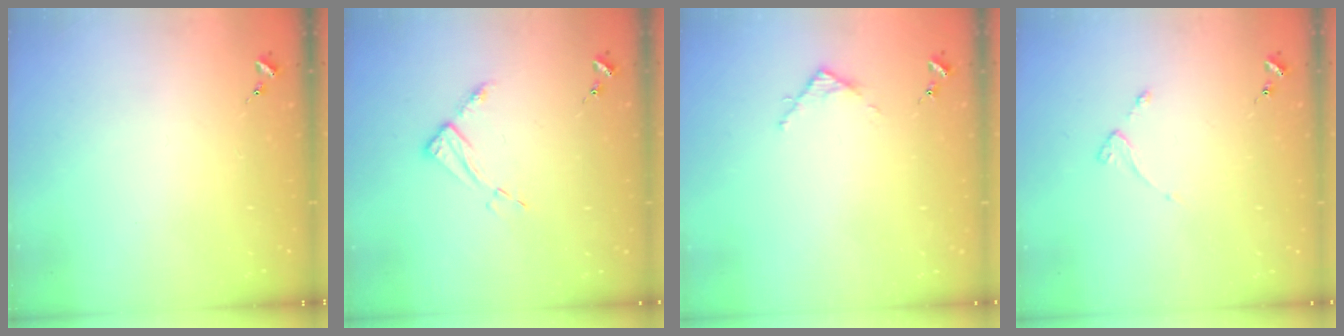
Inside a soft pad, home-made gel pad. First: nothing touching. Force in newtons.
{"total": 7.7, "press": 7.7, "slide": 0.6}
{"total": 2.8, "press": 2.8, "slide": 0.4}
{"total": 2.7, "press": 2.6, "slide": 0.5}